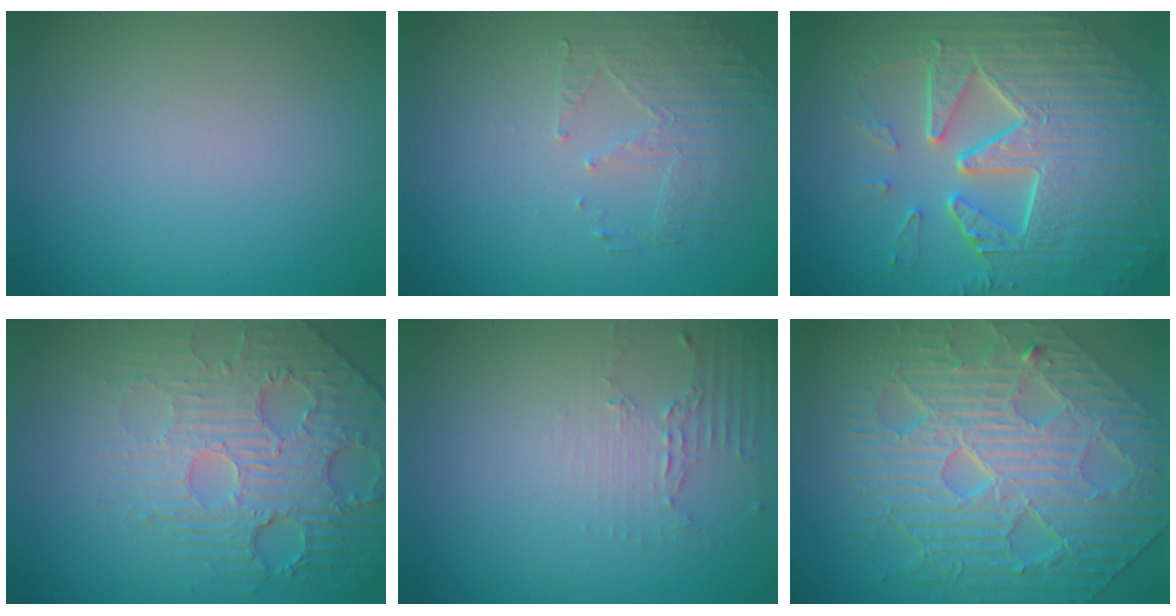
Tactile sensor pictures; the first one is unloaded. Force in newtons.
{"total": 1.9, "press": 1.5, "slide": 1.2}
{"total": 9.8, "press": 6.7, "slide": 7.2}
{"total": 4.7, "press": 4.4, "slide": 1.7}
{"total": 2.0, "press": 1.5, "slide": 1.4}
{"total": 10.9, "press": 7.4, "slide": 7.9}